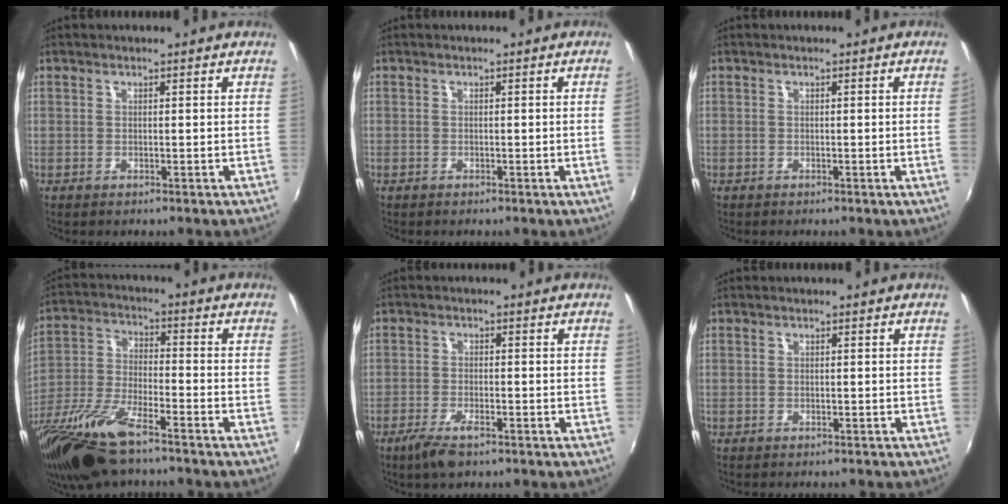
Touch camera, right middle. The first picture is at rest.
{"total": 1.0, "force": [-0.1, -0.6, 0.8], "torque": [-0.004, -0.008, -0.002]}
{"total": 0.9, "force": [-0.1, -0.5, 0.7], "torque": [-0.003, -0.007, -0.002]}
{"total": 18.0, "force": [-13.1, 4.5, 11.6], "torque": [-0.245, -0.049, -0.248]}
{"total": 4.9, "force": [-3.3, 1.3, 3.4], "torque": [-0.083, -0.011, -0.062]}
{"total": 0.7, "force": [-0.6, 0.2, 0.2], "torque": [-0.006, -0.002, -0.008]}